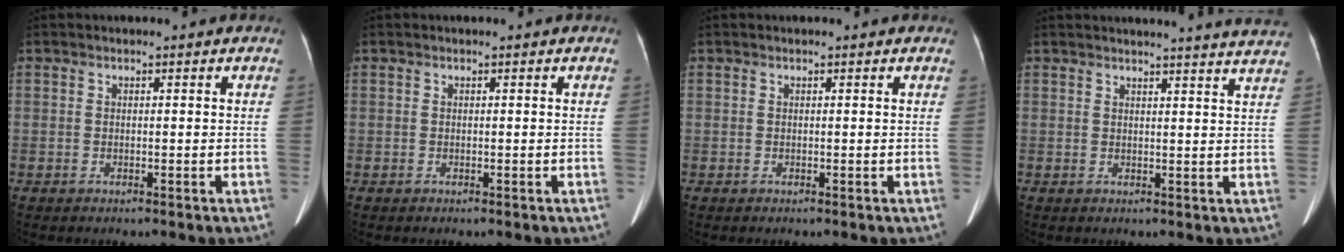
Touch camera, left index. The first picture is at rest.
{"total": 0.0}
{"total": 0.0}
{"total": 12.5, "force": [12.1, -0.7, 3.2], "torque": [-0.032, -0.045, 0.119]}